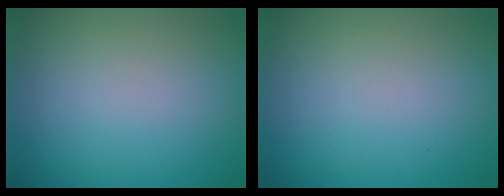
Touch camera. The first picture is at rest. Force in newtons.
{"total": 0.0}